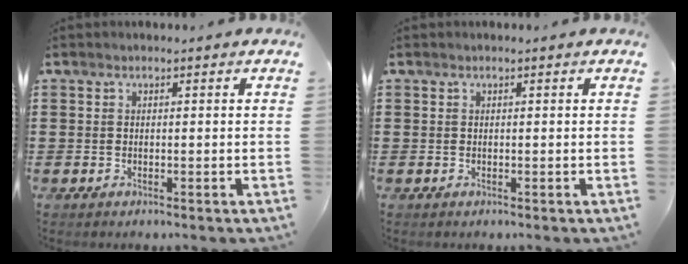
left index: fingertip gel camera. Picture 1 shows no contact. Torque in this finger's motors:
{"motor_torque": [0.24, 0.56, -0.01, 0.00]}